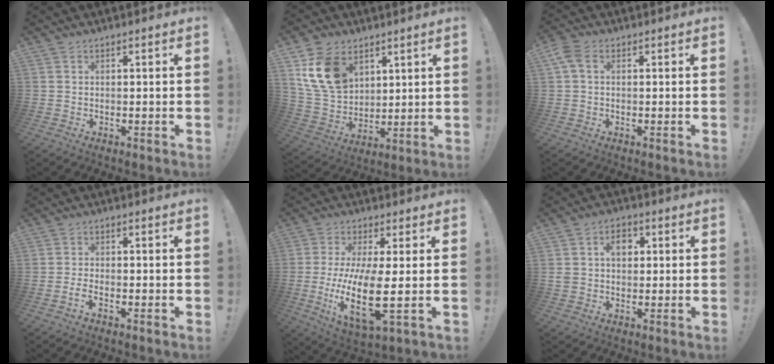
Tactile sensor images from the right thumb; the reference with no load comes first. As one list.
[{"total": 15.1, "force": [7.1, 10.5, 8.2], "torque": [-0.163, -0.024, 0.143]}, {"total": 3.6, "force": [1.0, 2.3, 2.6], "torque": [-0.066, 0.005, 0.020]}, {"total": 2.7, "force": [-1.7, 0.8, 1.9], "torque": [-0.041, 0.003, -0.029]}, {"total": 14.8, "force": [-1.4, 3.8, 14.2], "torque": [-0.296, -0.020, -0.019]}, {"total": 6.4, "force": [1.4, 4.8, 4.0], "torque": [-0.060, 0.007, 0.022]}]